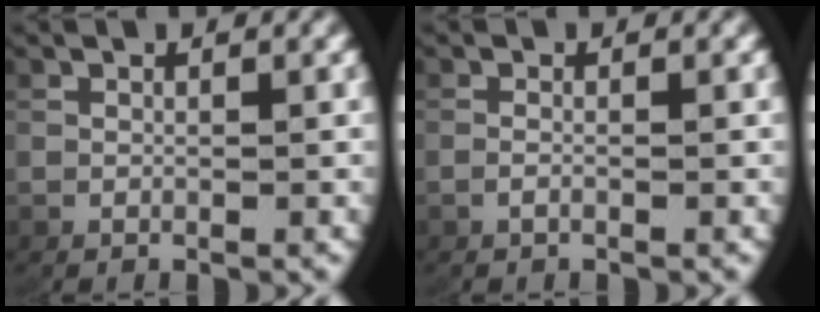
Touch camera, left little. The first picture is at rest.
{"total": 0.7, "force": [-0.5, -0.1, 0.5], "torque": [-0.020, -0.004, -0.006]}